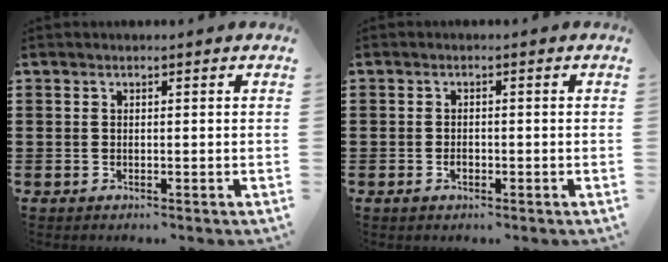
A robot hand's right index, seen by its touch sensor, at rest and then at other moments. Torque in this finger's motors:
{"motor_torque": [0.81, 0.52, 0.22, 0.06]}